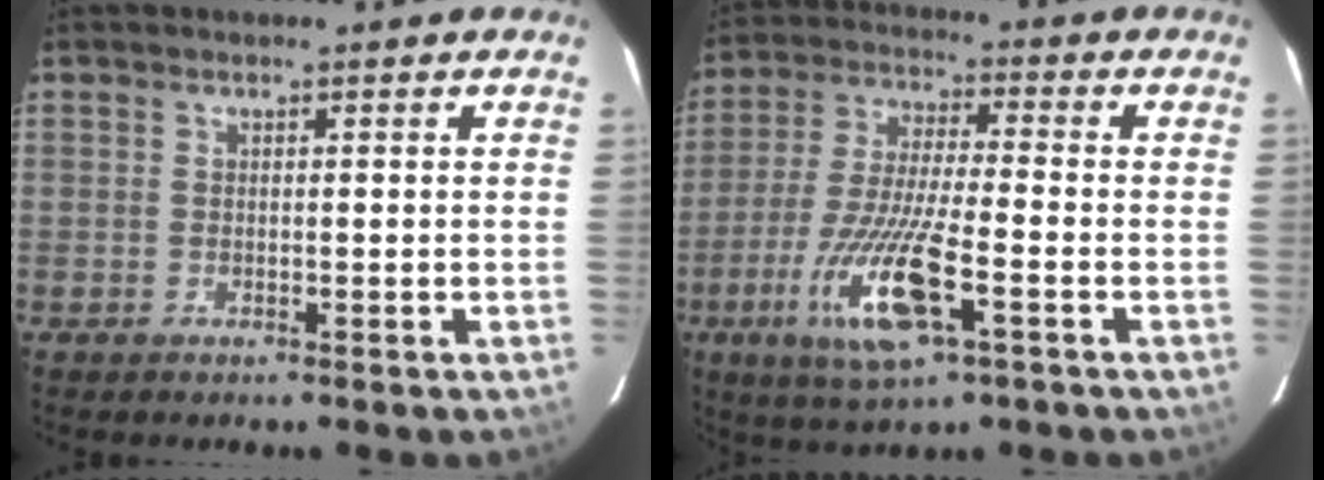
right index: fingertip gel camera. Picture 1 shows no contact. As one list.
[{"total": 13.7, "force": [-5.5, 1.9, 12.4], "torque": [-0.251, -0.024, -0.098]}]